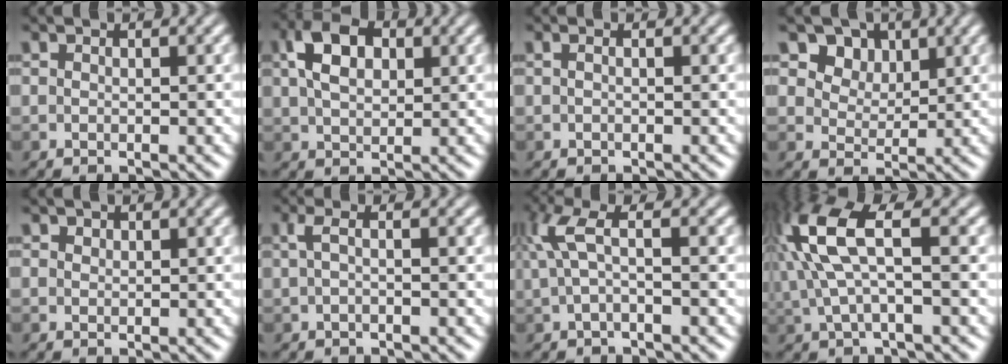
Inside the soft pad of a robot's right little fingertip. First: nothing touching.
{"total": 5.0, "force": [1.7, 3.1, 3.5], "torque": [-0.075, 0.013, 0.029]}
{"total": 0.0}
{"total": 9.1, "force": [5.4, 6.1, 4.1], "torque": [-0.088, 0.007, 0.091]}
{"total": 0.6, "force": [0.5, 0.3, 0.2], "torque": [-0.003, 0.002, 0.006]}
{"total": 0.9, "force": [-0.1, 0.0, 0.9], "torque": [-0.023, 0.005, 0.002]}
{"total": 2.8, "force": [0.5, 0.4, 2.7], "torque": [-0.069, 0.012, 0.011]}
{"total": 6.1, "force": [1.4, 1.9, 5.6], "torque": [-0.139, 0.018, 0.029]}